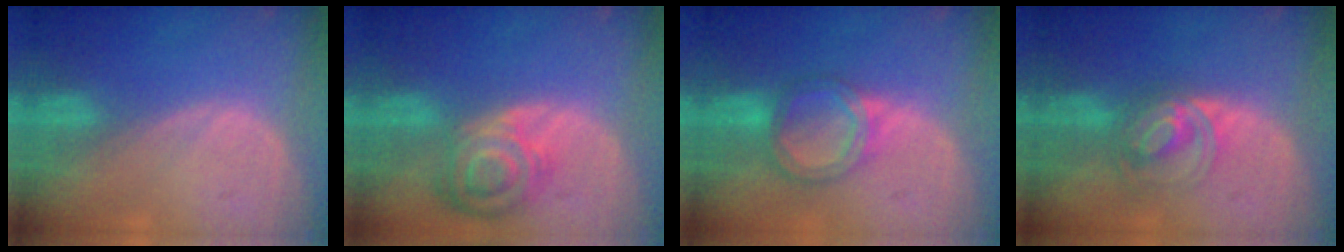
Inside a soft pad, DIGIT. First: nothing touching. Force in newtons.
{"total": 8.4, "press": 7.4, "slide": 3.9}
{"total": 6.1, "press": 5.6, "slide": 2.4}
{"total": 6.5, "press": 5.8, "slide": 2.9}